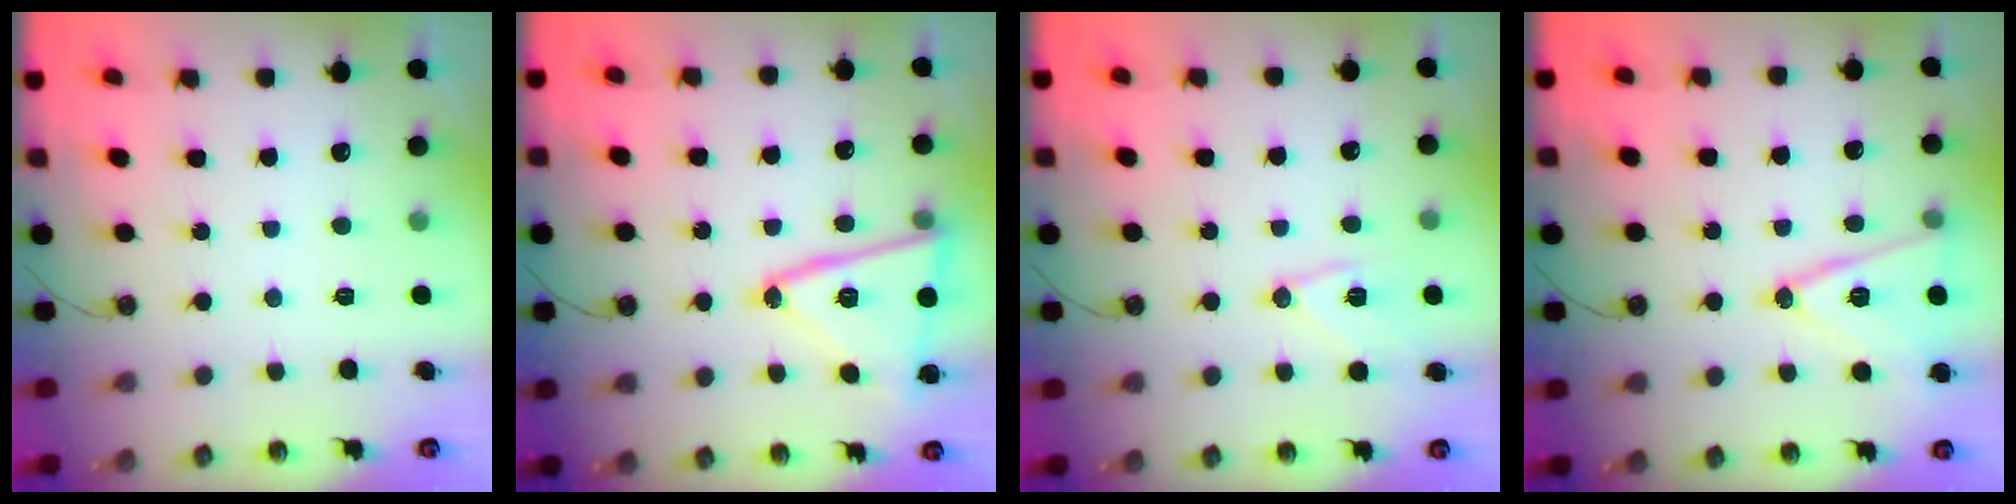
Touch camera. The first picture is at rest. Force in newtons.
{"total": 16.7, "press": 16.7, "slide": 1.1}
{"total": 10.4, "press": 10.4, "slide": 1.1}
{"total": 14.0, "press": 13.6, "slide": 3.3}